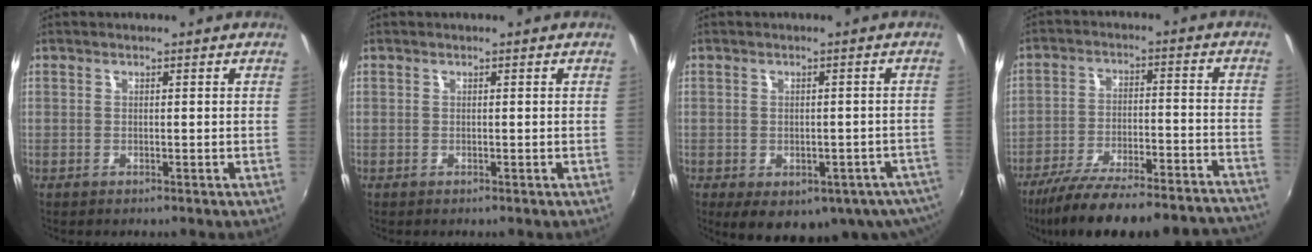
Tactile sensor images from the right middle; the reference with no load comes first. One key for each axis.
{"total": 0.0}
{"total": 14.2, "fx": -8.2, "fy": 7.8, "fz": 8.6, "tx": -0.143, "ty": -0.024, "tz": -0.085}
{"total": 27.2, "fx": -24.3, "fy": 4.0, "fz": 11.5, "tx": -0.190, "ty": -0.035, "tz": -0.333}